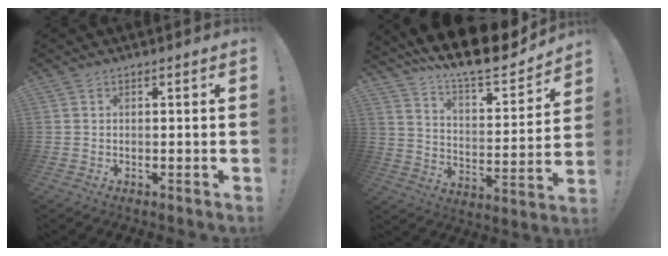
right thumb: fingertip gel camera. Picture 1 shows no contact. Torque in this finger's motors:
{"motor_torque": [1.07, 1.70, 1.12, 1.13, 0.03]}